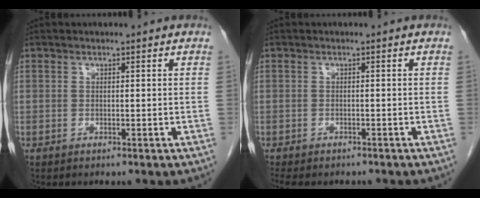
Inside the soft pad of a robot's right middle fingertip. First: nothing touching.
{"total": 7.0, "force": [-6.0, 2.4, 2.7], "torque": [-0.043, -0.005, -0.080]}